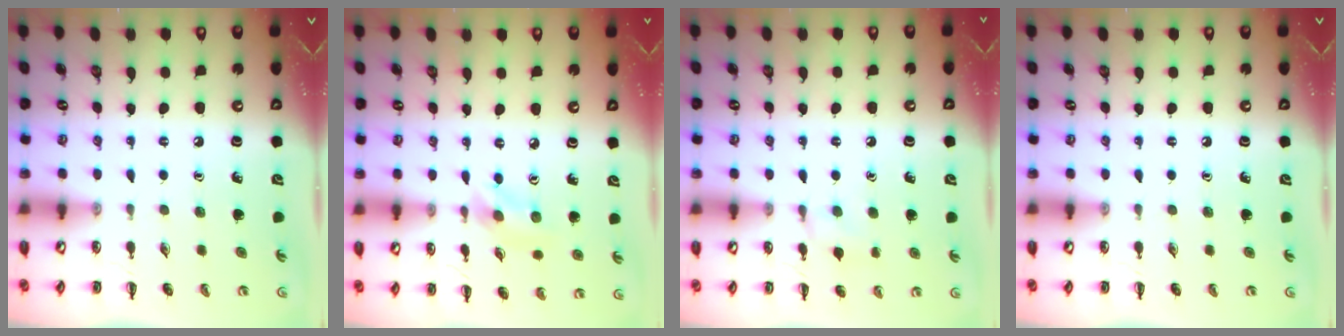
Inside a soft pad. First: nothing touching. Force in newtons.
{"total": 2.6, "press": 2.6, "slide": 0.6}
{"total": 8.2, "press": 7.9, "slide": 2.1}
{"total": 0.0}